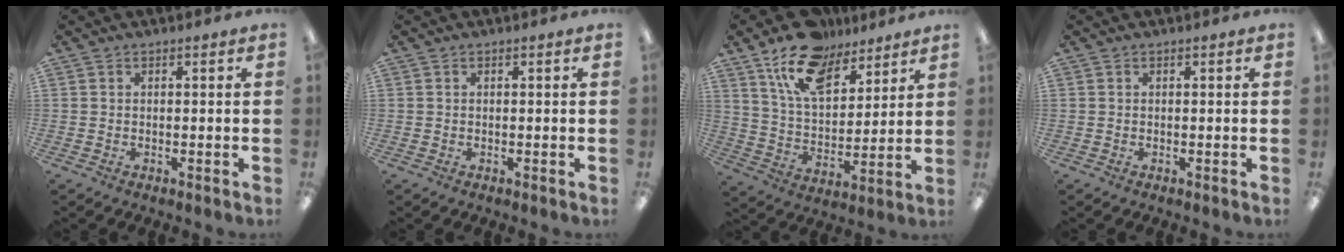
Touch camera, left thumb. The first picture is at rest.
{"total": 0.0}
{"total": 16.0, "force": [11.4, 8.1, 7.8], "torque": [-0.141, -0.055, 0.207]}
{"total": 0.0}